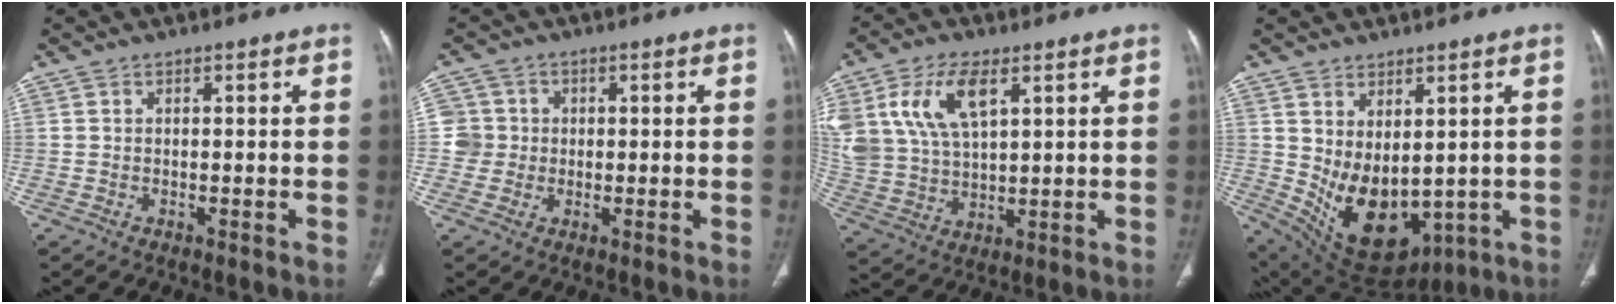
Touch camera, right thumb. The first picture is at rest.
{"total": 4.6, "force": [0.0, 4.5, 0.2], "torque": [0.026, 0.009, -0.005]}
{"total": 15.1, "force": [6.4, 8.2, 11.0], "torque": [-0.218, -0.010, 0.133]}
{"total": 14.0, "force": [0.1, 8.5, 11.1], "torque": [-0.162, -0.023, 0.044]}